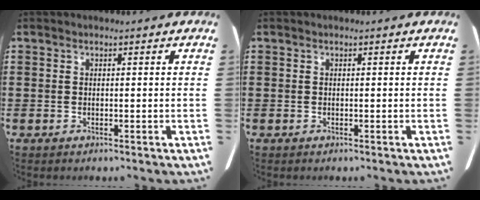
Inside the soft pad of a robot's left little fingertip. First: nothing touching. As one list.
[{"total": 0.0}]